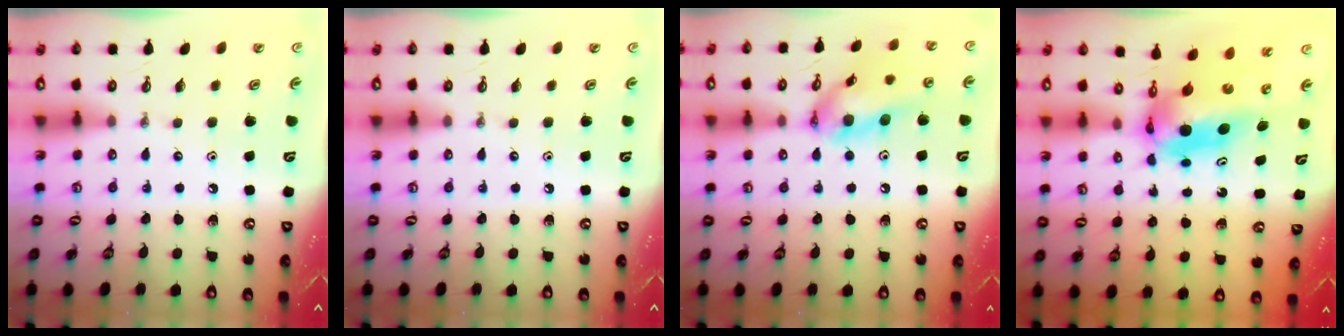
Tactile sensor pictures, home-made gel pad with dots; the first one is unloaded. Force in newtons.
{"total": 0.0}
{"total": 14.2, "press": 14.2, "slide": 1.2}
{"total": 6.5, "press": 6.5, "slide": 0.4}